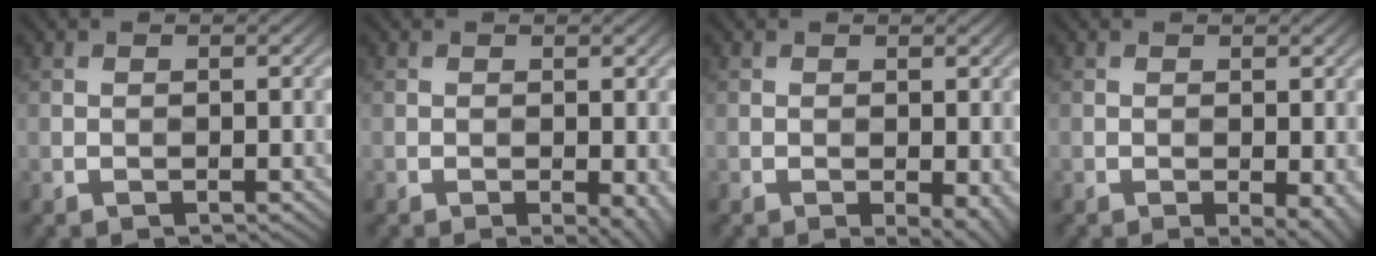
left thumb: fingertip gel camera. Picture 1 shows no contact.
{"total": 2.3, "force": [-0.6, 0.8, 2.1], "torque": [-0.027, -0.008, -0.005]}
{"total": 2.8, "force": [-0.7, 1.1, 2.5], "torque": [-0.032, -0.007, -0.007]}
{"total": 2.9, "force": [-0.8, 1.1, 2.5], "torque": [-0.033, -0.007, -0.008]}